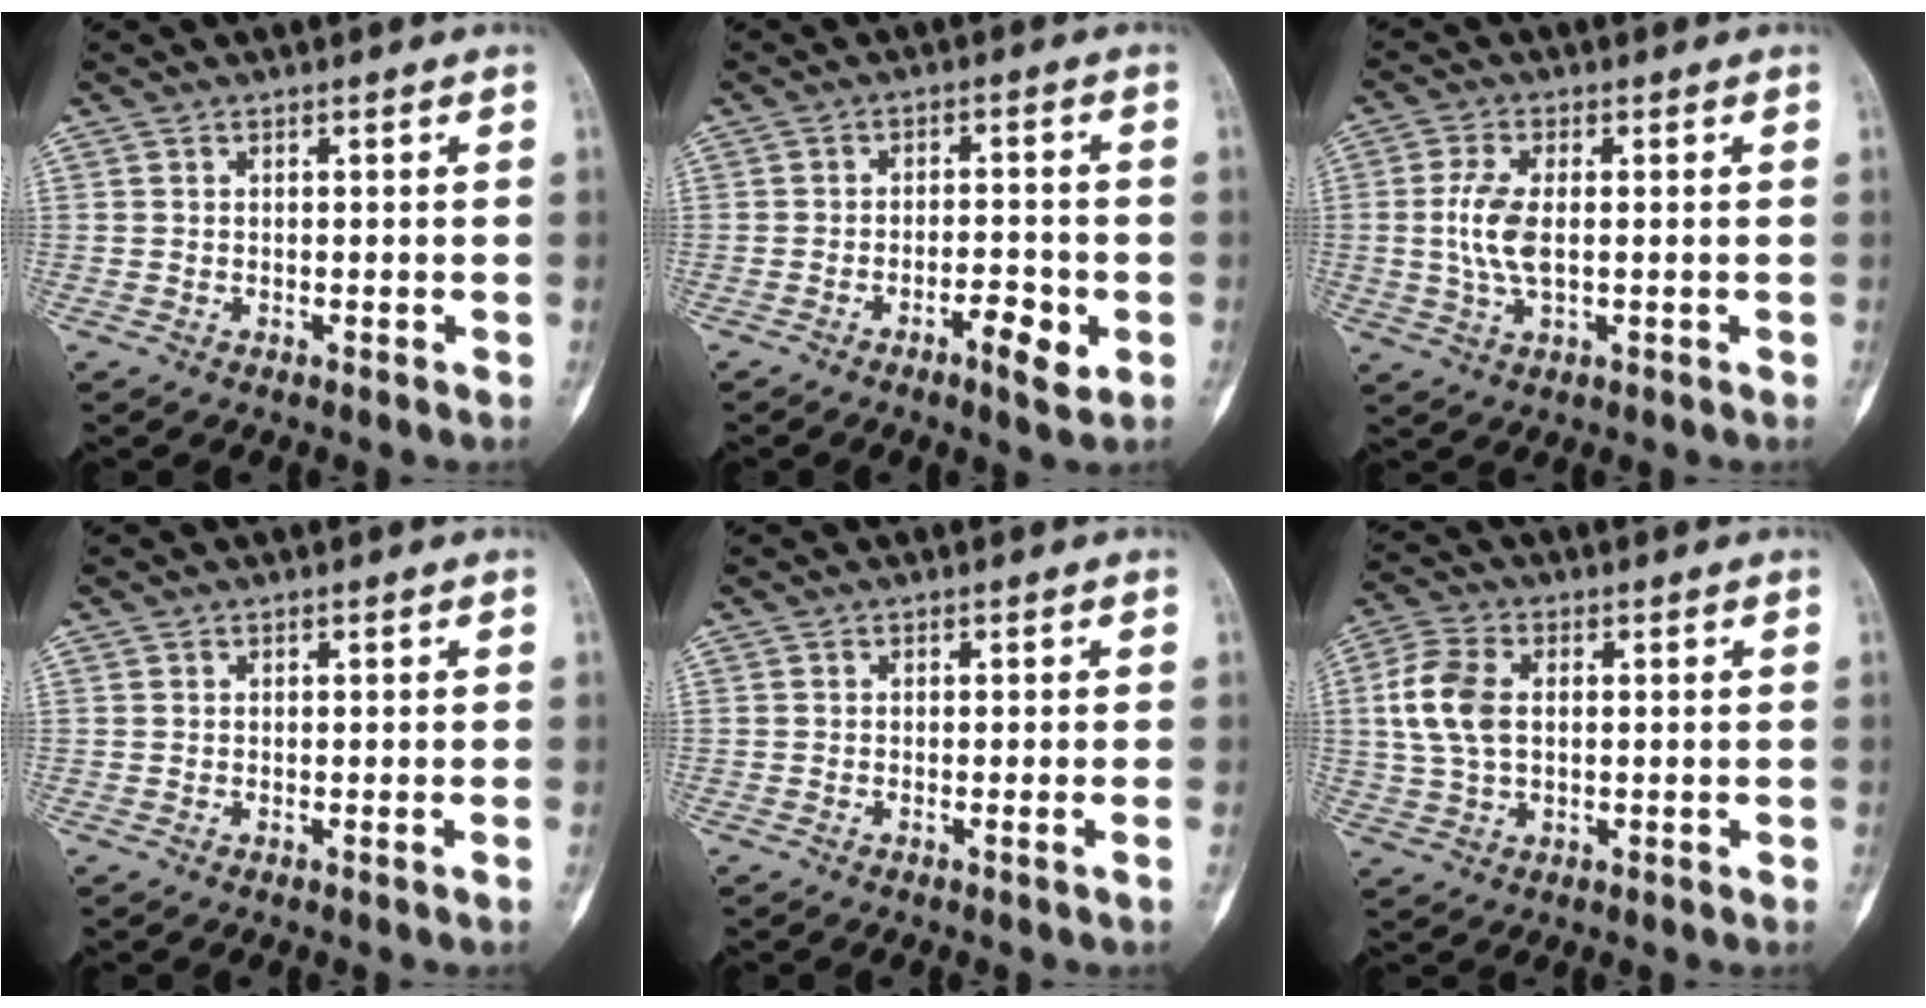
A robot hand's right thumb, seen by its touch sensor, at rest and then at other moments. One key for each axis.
{"total": 5.4, "fx": -2.3, "fy": 1.9, "fz": 4.5, "tx": -0.067, "ty": 0.013, "tz": -0.034}
{"total": 7.0, "fx": 0.1, "fy": 3.3, "fz": 6.2, "tx": -0.135, "ty": -0.001, "tz": 0.000}
{"total": 0.0}
{"total": 0.6, "fx": -0.1, "fy": -0.3, "fz": 0.4, "tx": 0.001, "ty": 0.001, "tz": -0.005}
{"total": 9.2, "fx": 1.2, "fy": 5.8, "fz": 6.9, "tx": -0.148, "ty": 0.011, "tz": 0.024}